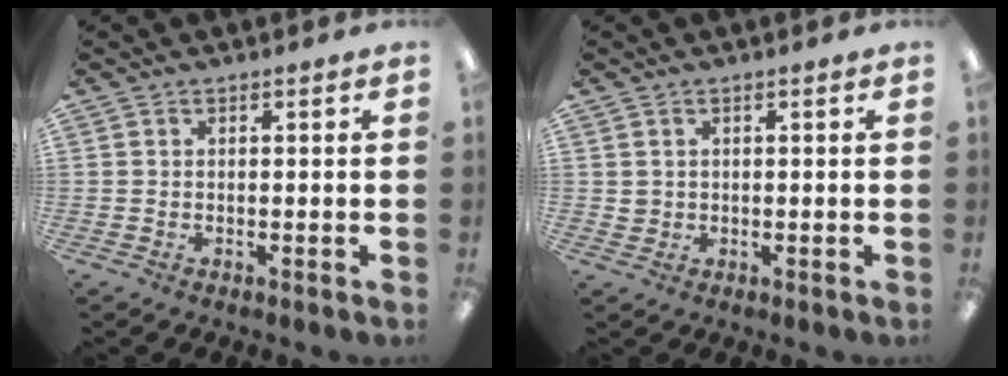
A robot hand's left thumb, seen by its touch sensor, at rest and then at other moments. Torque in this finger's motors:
{"motor_torque": [-0.31, 0.16, -0.14, 0.15, 0.01]}